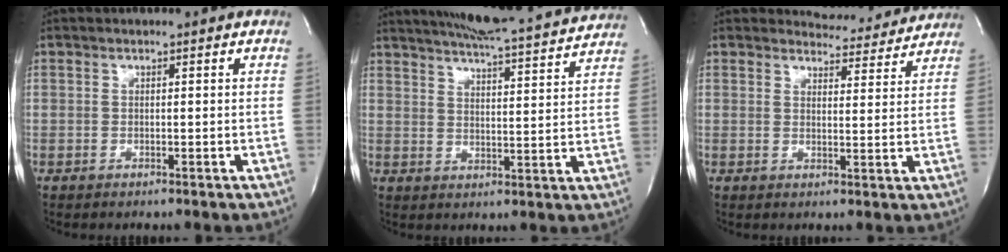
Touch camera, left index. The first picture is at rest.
{"total": 19.1, "force": [17.5, 1.2, 7.5], "torque": [-0.124, -0.007, 0.229]}
{"total": 6.4, "force": [6.3, 1.3, -0.5], "torque": [0.010, -0.011, 0.068]}